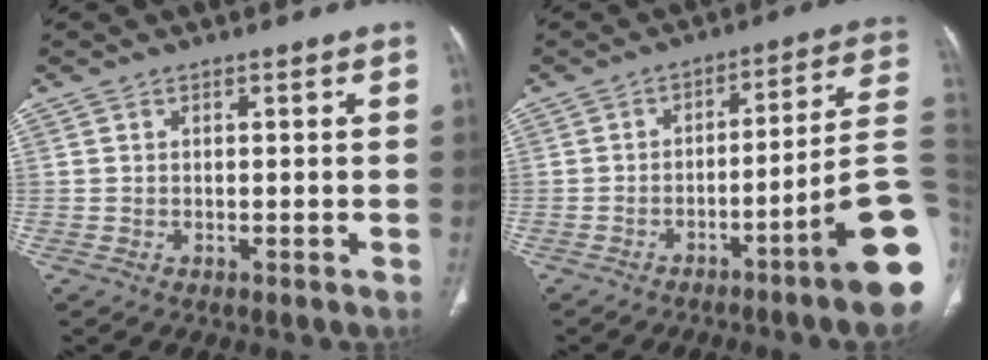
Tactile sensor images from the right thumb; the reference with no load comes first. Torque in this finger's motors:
{"motor_torque": [3.49, 1.26, 1.30, -1.47, 0.40]}